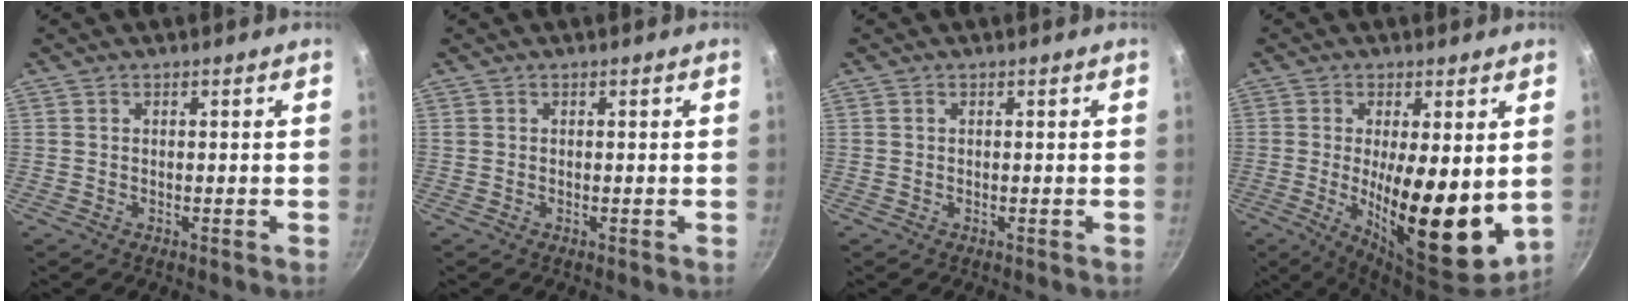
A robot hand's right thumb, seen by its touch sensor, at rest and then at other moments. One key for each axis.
{"total": 0.0}
{"total": 0.0}
{"total": 16.8, "fx": -0.5, "fy": 5.5, "fz": 15.9, "tx": -0.227, "ty": -0.028, "tz": -0.001}